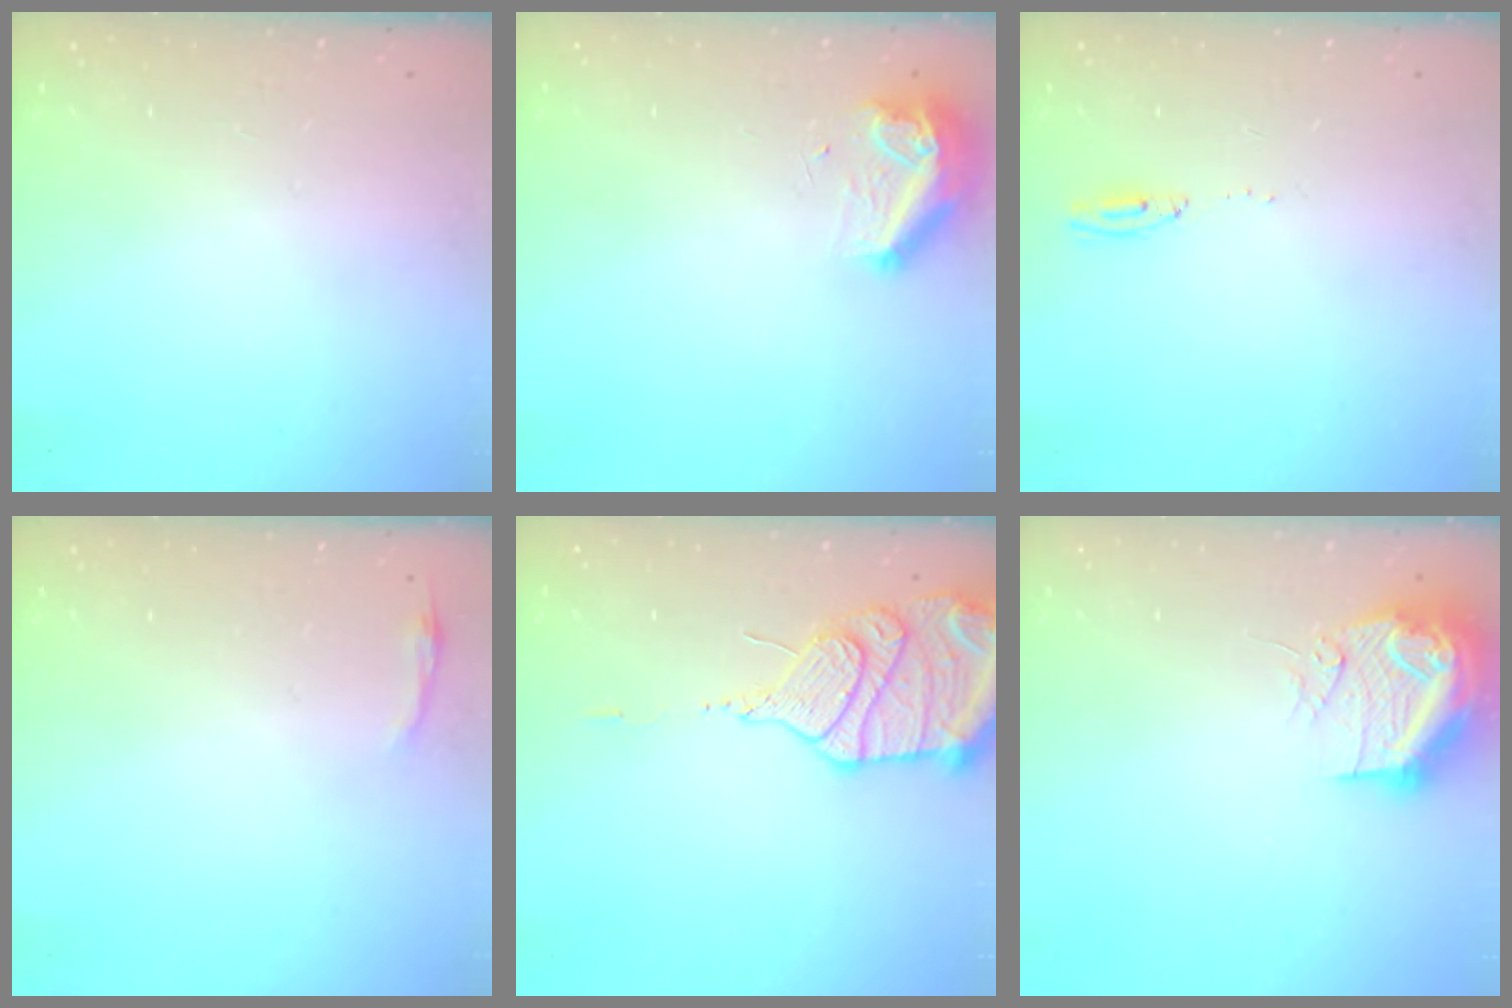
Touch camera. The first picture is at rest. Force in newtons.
{"total": 8.4, "press": 8.4, "slide": 0.9}
{"total": 3.7, "press": 3.5, "slide": 1.1}
{"total": 2.9, "press": 2.8, "slide": 0.7}
{"total": 16.7, "press": 16.3, "slide": 3.4}
{"total": 11.7, "press": 11.6, "slide": 1.4}